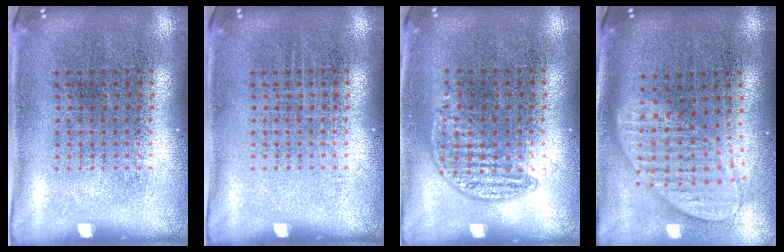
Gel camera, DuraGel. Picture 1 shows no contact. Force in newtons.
{"total": 0.0}
{"total": 0.8, "press": 0.6, "slide": 0.5}
{"total": 2.0, "press": 1.5, "slide": 1.2}